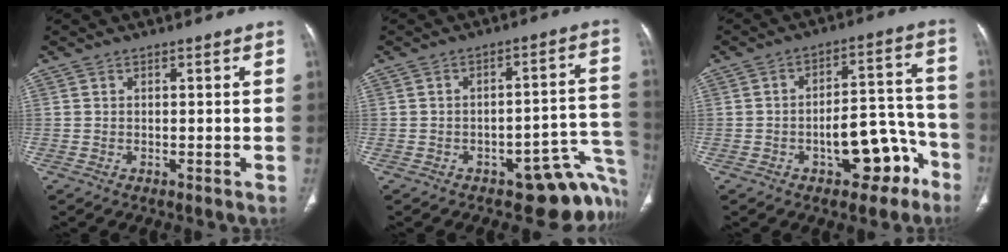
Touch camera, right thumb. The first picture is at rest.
{"total": 13.6, "force": [-7.1, 6.6, 9.5], "torque": [-0.053, 0.074, -0.086]}
{"total": 12.5, "force": [-6.2, 6.4, 8.8], "torque": [-0.079, 0.068, -0.080]}